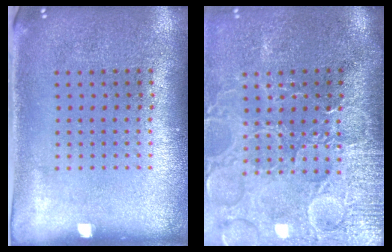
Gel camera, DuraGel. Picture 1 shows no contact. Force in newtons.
{"total": 4.3, "press": 3.8, "slide": 2.0}